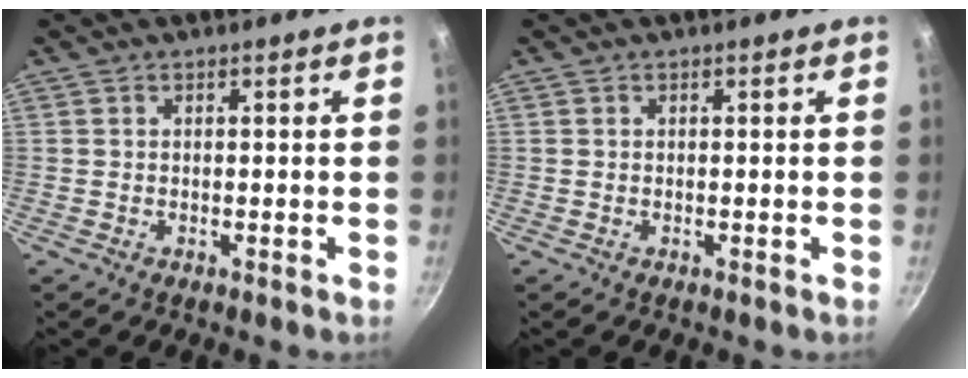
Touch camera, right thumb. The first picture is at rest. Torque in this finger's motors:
{"motor_torque": [-0.07, 0.07, -0.04, 0.04, 0.02]}